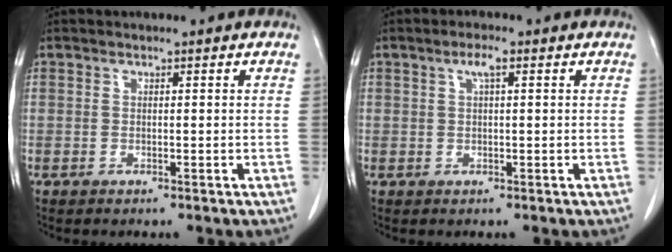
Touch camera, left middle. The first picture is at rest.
{"total": 2.0, "force": [0.8, 0.4, 1.7], "torque": [-0.033, 0.007, 0.015]}